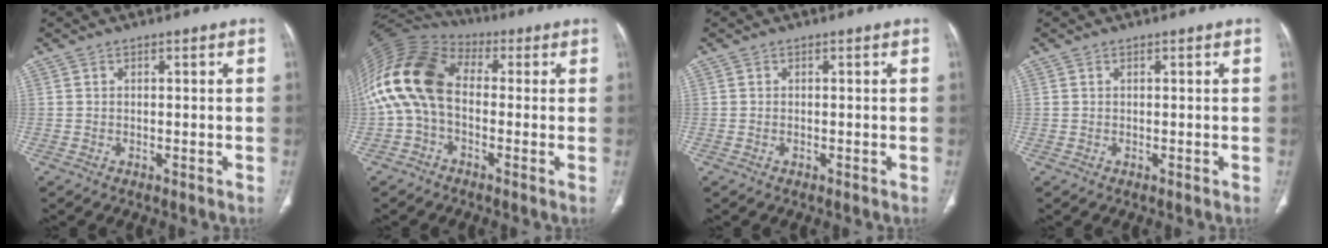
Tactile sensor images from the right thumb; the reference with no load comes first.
{"total": 15.2, "force": [-0.4, 9.9, 11.5], "torque": [-0.237, 0.037, -0.020]}
{"total": 0.0}
{"total": 0.0}